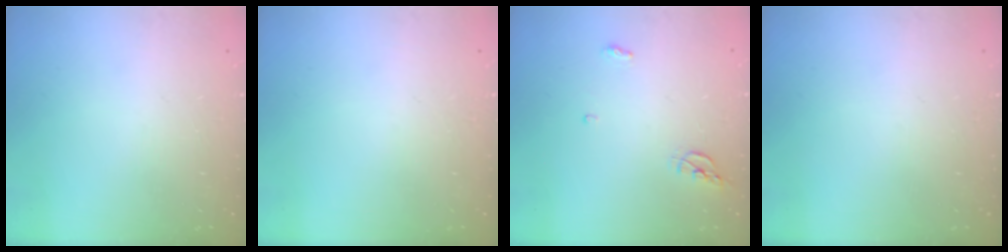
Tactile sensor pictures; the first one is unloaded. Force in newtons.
{"total": 0.0}
{"total": 7.2, "press": 5.3, "slide": 4.9}
{"total": 0.0}